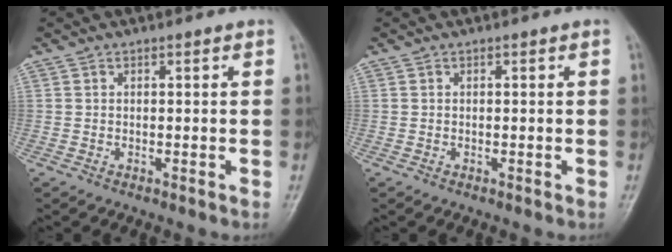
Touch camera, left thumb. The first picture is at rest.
{"total": 0.0}